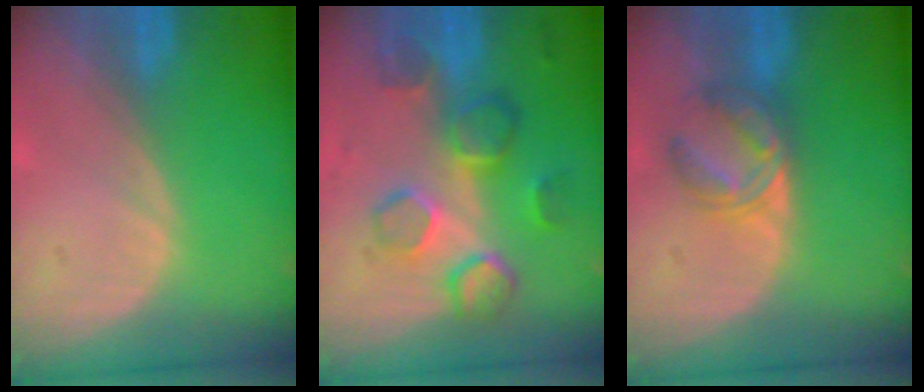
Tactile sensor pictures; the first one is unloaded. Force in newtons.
{"total": 8.6, "press": 8.0, "slide": 3.0}
{"total": 5.4, "press": 5.3, "slide": 1.0}